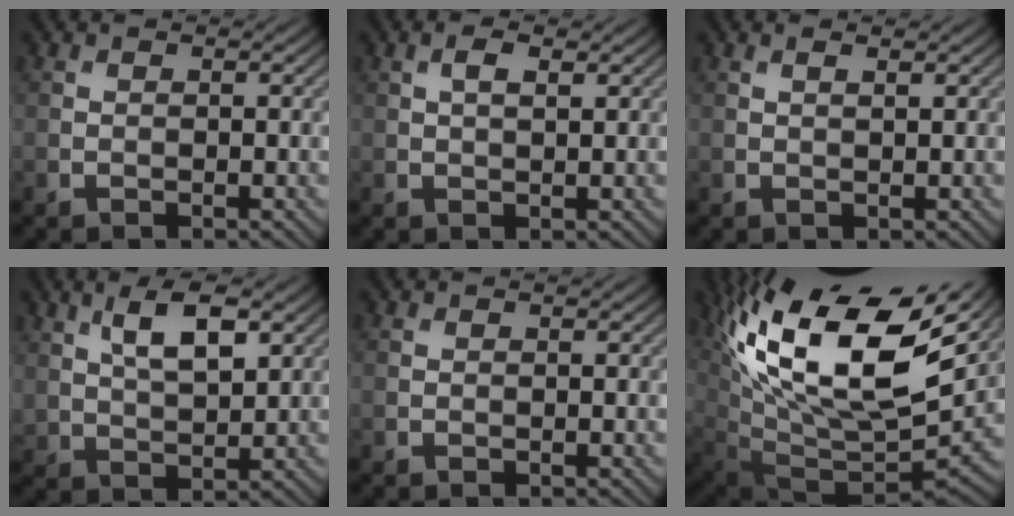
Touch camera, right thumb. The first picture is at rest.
{"total": 2.2, "force": [0.9, 0.8, 1.8], "torque": [-0.039, 0.001, 0.017]}
{"total": 1.0, "force": [0.7, 0.1, 0.8], "torque": [-0.014, -0.001, 0.012]}
{"total": 6.8, "force": [3.2, 3.0, 5.3], "torque": [-0.107, 0.002, 0.063]}
{"total": 0.0}
{"total": 18.9, "force": [9.6, 9.0, 13.5], "torque": [-0.269, 0.014, 0.179]}